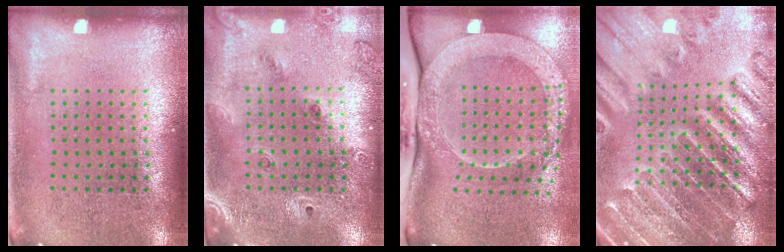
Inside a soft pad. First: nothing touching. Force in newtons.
{"total": 1.6, "press": 1.4, "slide": 0.8}
{"total": 3.3, "press": 2.4, "slide": 2.3}
{"total": 2.8, "press": 2.8, "slide": 0.4}